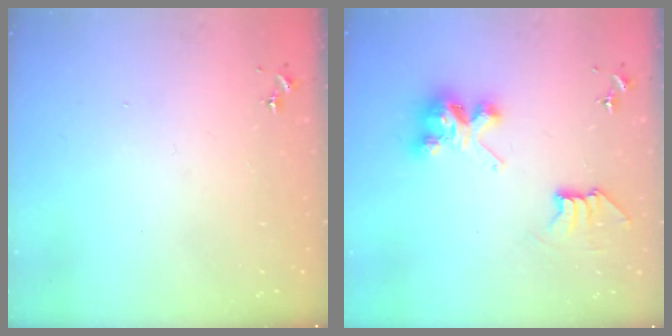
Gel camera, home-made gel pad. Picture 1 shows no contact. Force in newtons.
{"total": 8.3, "press": 8.3, "slide": 0.1}